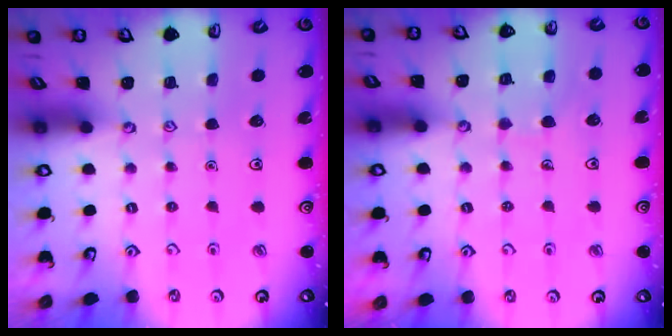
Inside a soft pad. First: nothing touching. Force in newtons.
{"total": 4.9, "press": 4.9, "slide": 0.3}